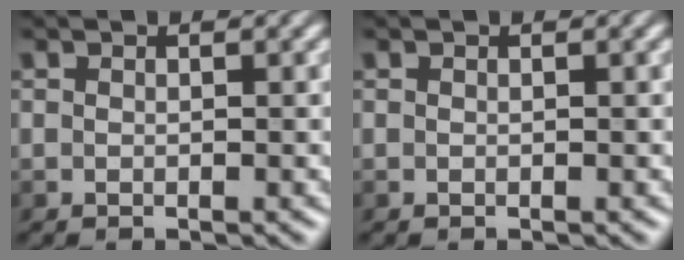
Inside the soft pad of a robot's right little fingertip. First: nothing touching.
{"total": 0.0}